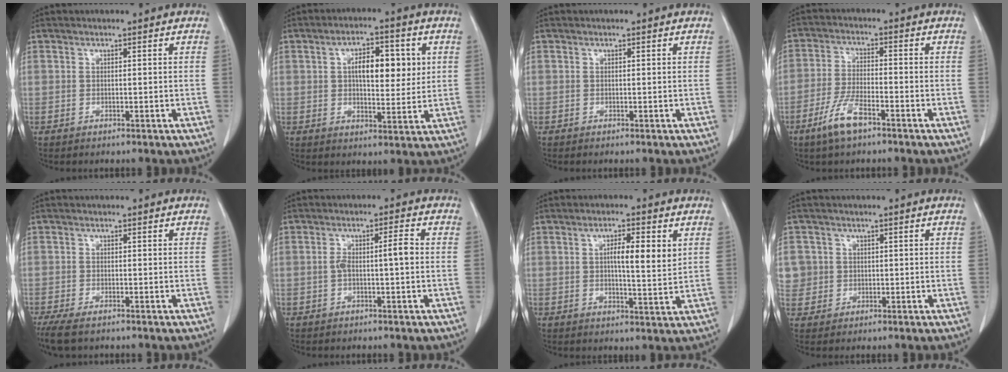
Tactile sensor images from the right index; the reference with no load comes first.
{"total": 8.4, "force": [2.0, 3.5, 7.4], "torque": [-0.115, 0.012, 0.030]}
{"total": 0.0}
{"total": 6.5, "force": [-4.2, 1.5, 4.8], "torque": [-0.104, -0.006, -0.080]}
{"total": 5.4, "force": [-4.1, 1.5, 3.2], "torque": [-0.059, -0.015, -0.067]}
{"total": 4.0, "force": [-0.3, 0.5, 4.0], "torque": [-0.076, 0.014, -0.002]}
{"total": 6.2, "force": [1.8, 1.1, 5.8], "torque": [-0.094, 0.000, 0.026]}
{"total": 4.4, "force": [0.7, 4.3, 0.1], "torque": [0.006, 0.010, 0.016]}